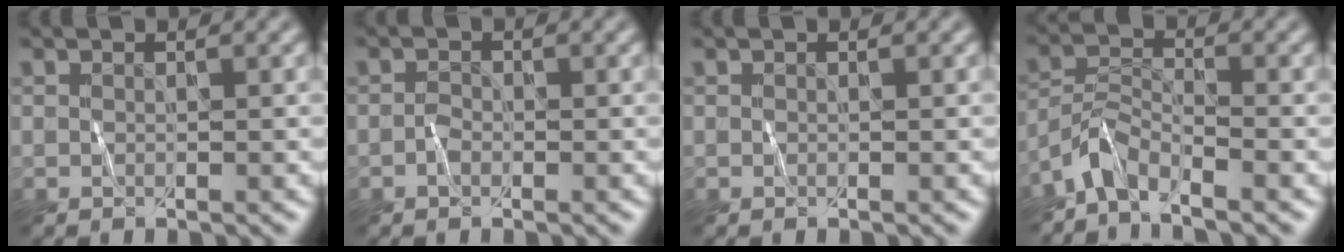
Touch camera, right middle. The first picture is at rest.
{"total": 0.8, "force": [-0.6, 0.5, 0.3], "torque": [-0.006, 0.004, -0.012]}
{"total": 0.0}
{"total": 3.3, "force": [-3.0, 0.8, 1.2], "torque": [-0.024, 0.008, -0.067]}